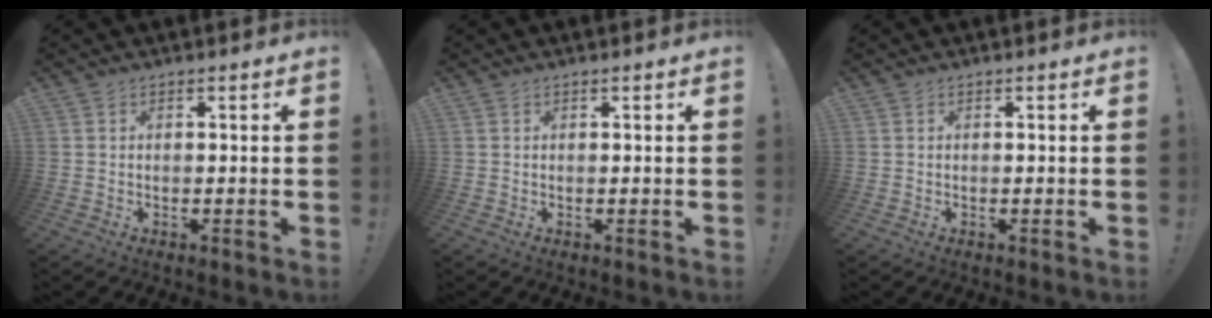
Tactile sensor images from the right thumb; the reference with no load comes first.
{"total": 0.0}
{"total": 0.0}